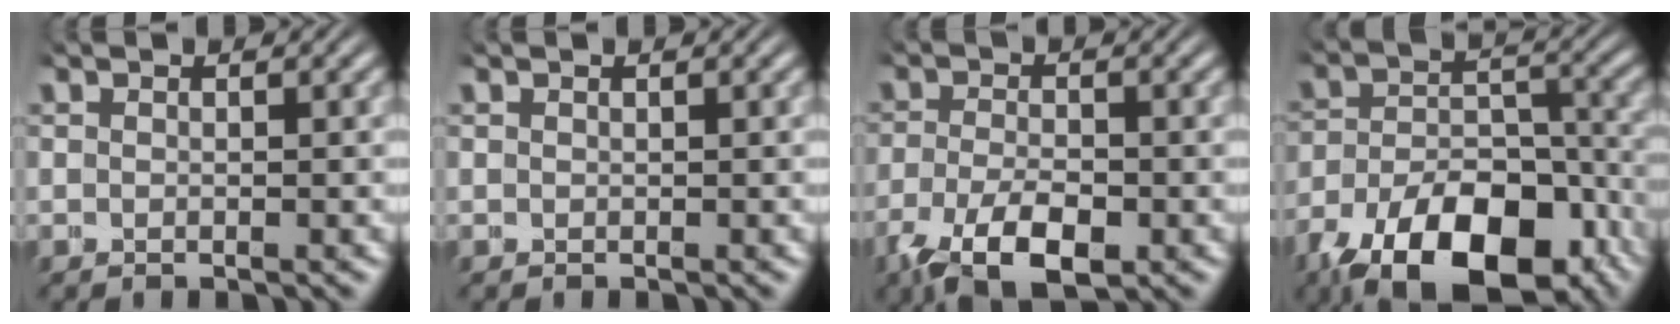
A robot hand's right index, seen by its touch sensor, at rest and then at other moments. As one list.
[{"total": 0.0}, {"total": 6.1, "force": [-4.0, 3.0, 3.6], "torque": [-0.081, -0.040, -0.036]}, {"total": 12.4, "force": [-8.1, 6.6, 6.7], "torque": [-0.112, -0.043, -0.098]}]